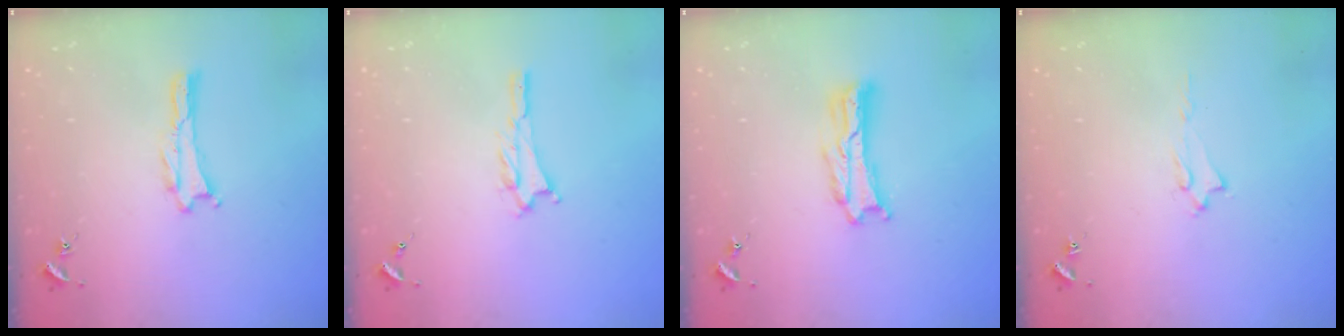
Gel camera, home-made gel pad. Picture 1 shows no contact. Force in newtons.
{"total": 1.2, "press": 1.2, "slide": 0.2}
{"total": 2.8, "press": 2.7, "slide": 0.4}
{"total": 1.6, "press": 1.6, "slide": 0.2}